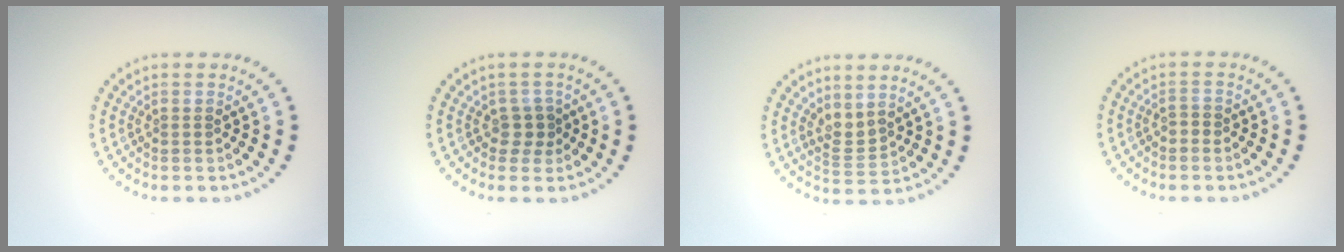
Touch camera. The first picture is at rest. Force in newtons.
{"total": 1.7, "press": 1.4, "slide": 1.0}
{"total": 1.9, "press": 1.4, "slide": 1.2}
{"total": 0.8, "press": 0.7, "slide": 0.3}